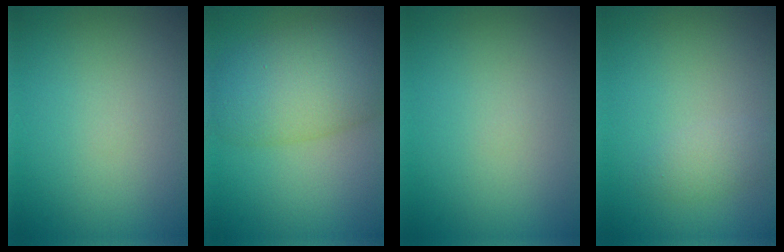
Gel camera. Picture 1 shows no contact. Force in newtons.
{"total": 7.9, "press": 7.9, "slide": 0.3}
{"total": 0.0}
{"total": 1.5, "press": 1.5, "slide": 0.2}